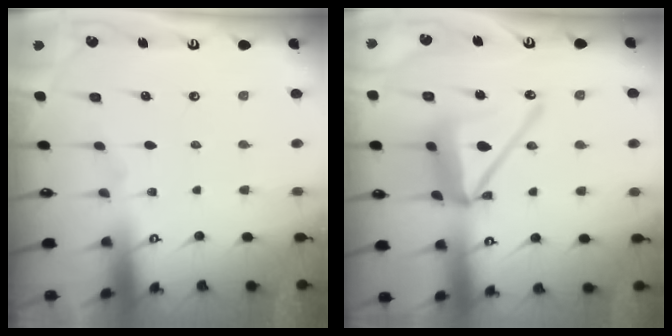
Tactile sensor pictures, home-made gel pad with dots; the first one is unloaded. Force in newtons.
{"total": 14.6, "press": 14.5, "slide": 1.8}